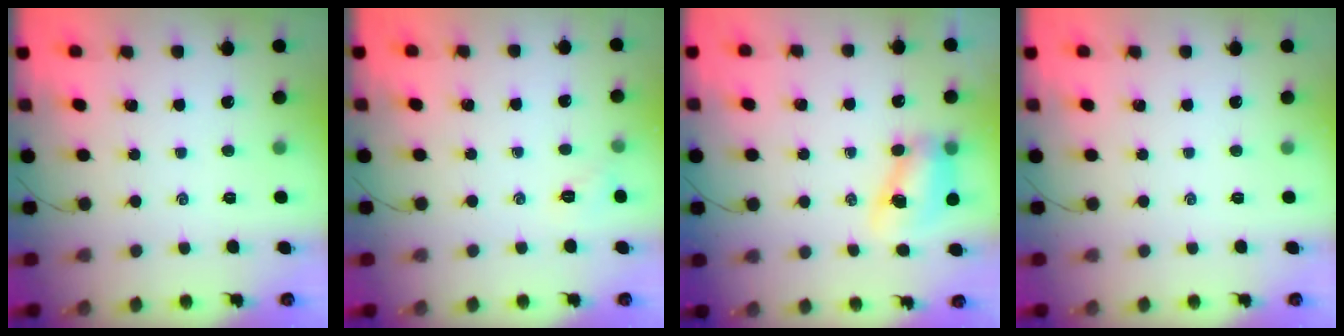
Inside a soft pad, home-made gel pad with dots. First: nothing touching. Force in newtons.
{"total": 5.0, "press": 4.8, "slide": 1.5}
{"total": 8.2, "press": 8.1, "slide": 1.0}
{"total": 0.0}